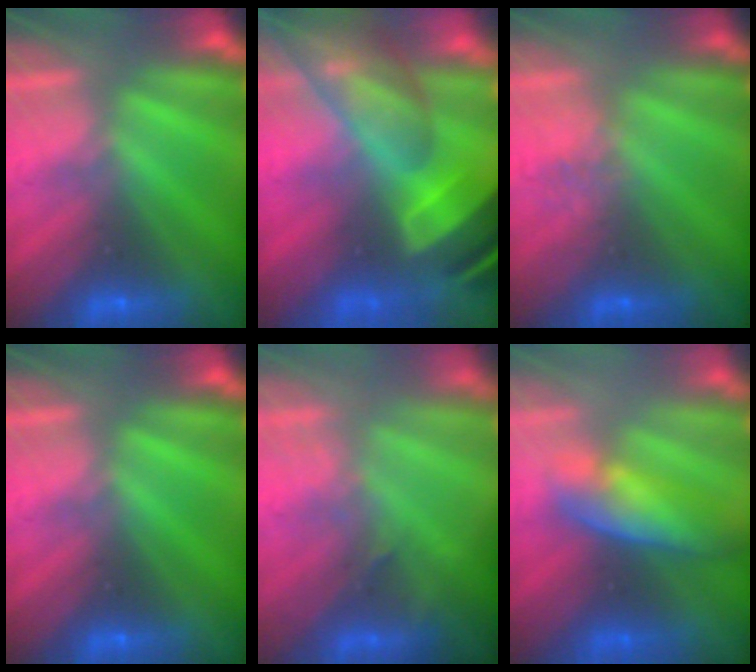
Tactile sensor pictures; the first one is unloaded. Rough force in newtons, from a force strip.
{"total": 7.0}
{"total": 2.4}
{"total": 0.0}
{"total": 2.7}
{"total": 4.5}